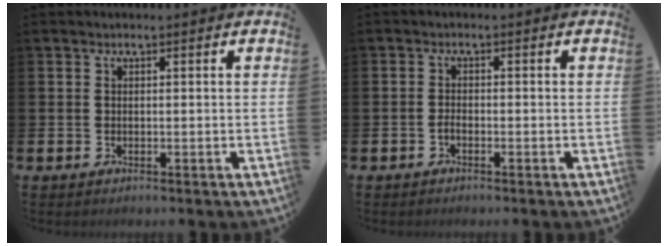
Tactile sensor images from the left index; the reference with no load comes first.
{"total": 1.0, "force": [-0.7, 0.3, 0.6], "torque": [-0.014, -0.001, -0.013]}